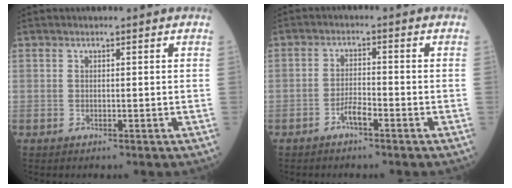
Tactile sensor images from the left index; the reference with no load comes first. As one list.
[{"total": 2.6, "force": [-1.9, 0.4, 1.8], "torque": [-0.032, 0.000, -0.039]}]